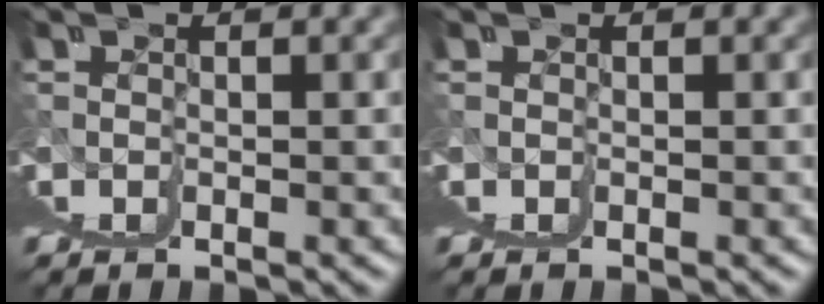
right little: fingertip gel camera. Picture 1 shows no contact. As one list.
[{"total": 0.0}]